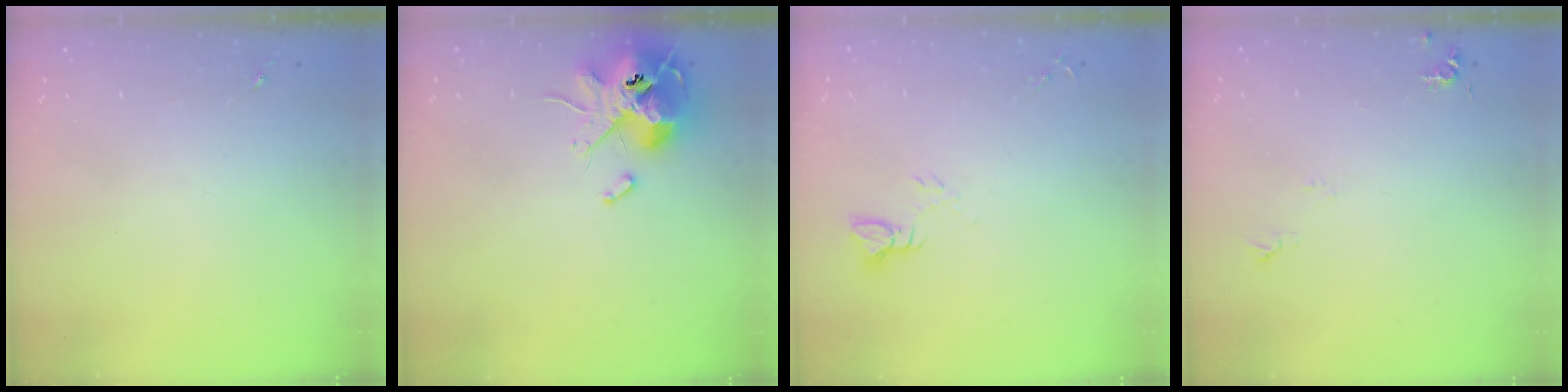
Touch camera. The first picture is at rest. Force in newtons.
{"total": 13.1, "press": 12.9, "slide": 2.1}
{"total": 3.3, "press": 3.3, "slide": 0.3}
{"total": 5.5, "press": 5.5, "slide": 0.7}